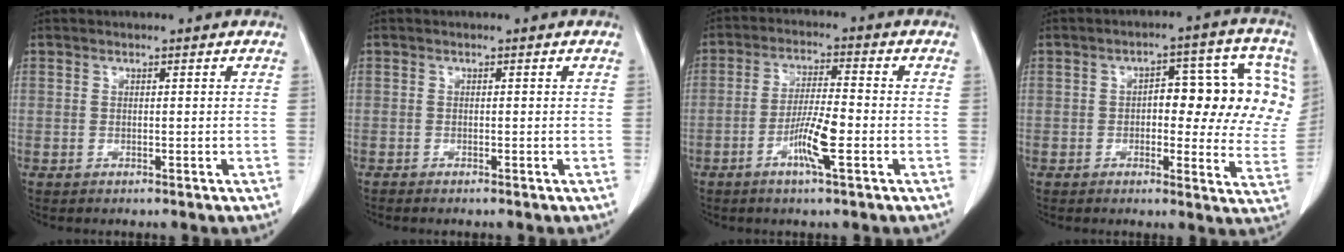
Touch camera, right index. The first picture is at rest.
{"total": 0.6, "force": [-0.5, 0.1, 0.3], "torque": [-0.009, -0.002, -0.011]}
{"total": 7.0, "force": [-2.7, 0.3, 6.5], "torque": [-0.125, -0.004, -0.051]}
{"total": 15.3, "force": [2.3, 6.2, 13.8], "torque": [-0.160, 0.024, 0.025]}